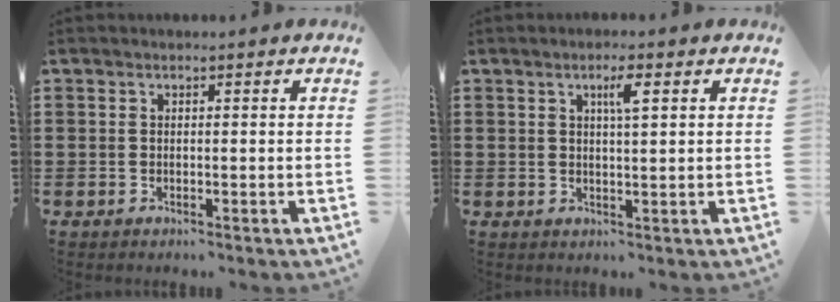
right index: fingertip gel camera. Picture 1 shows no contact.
{"total": 2.9, "force": [1.1, 0.3, 2.7], "torque": [-0.046, 0.001, 0.015]}